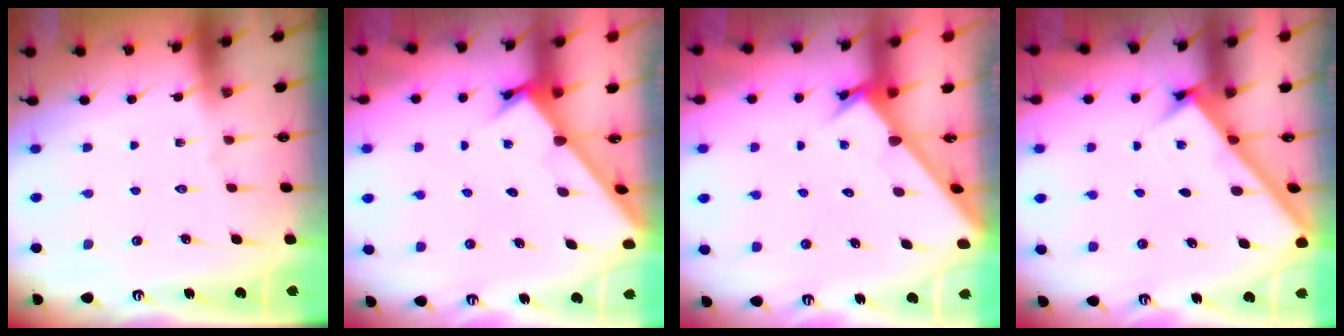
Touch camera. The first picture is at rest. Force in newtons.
{"total": 1.9, "press": 1.9, "slide": 0.2}
{"total": 2.6, "press": 2.6, "slide": 0.2}
{"total": 2.6, "press": 2.6, "slide": 0.3}